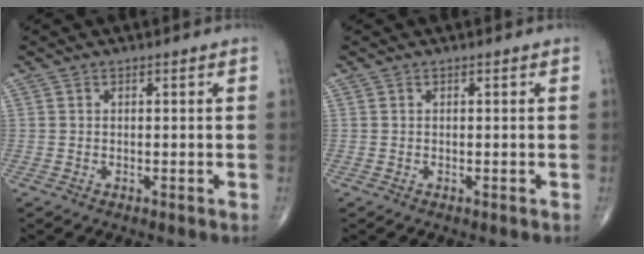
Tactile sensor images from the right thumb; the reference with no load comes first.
{"total": 0.0}